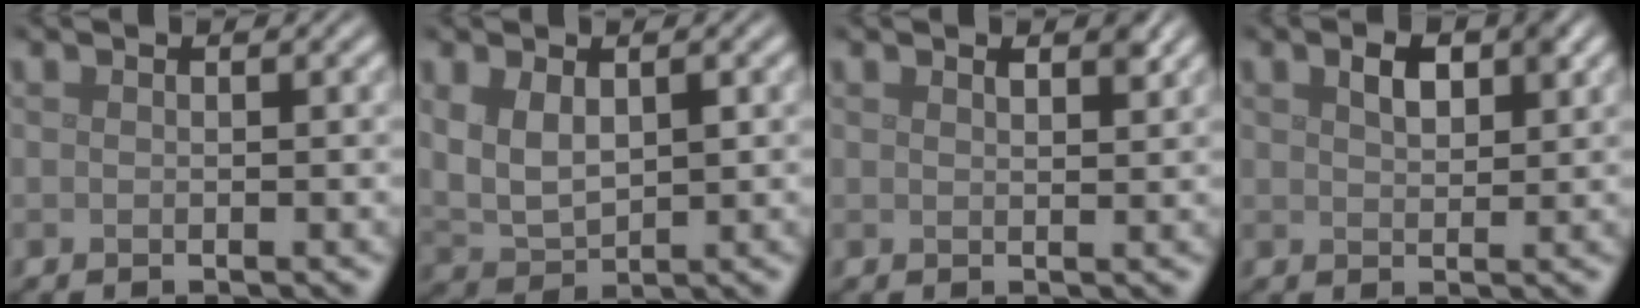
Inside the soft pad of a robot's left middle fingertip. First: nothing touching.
{"total": 4.0, "force": [0.8, 2.3, 3.1], "torque": [-0.073, -0.004, 0.022]}
{"total": 1.3, "force": [0.9, 0.4, 0.8], "torque": [-0.013, -0.001, 0.016]}
{"total": 2.8, "force": [1.3, 1.4, 2.0], "torque": [-0.035, 0.005, 0.024]}